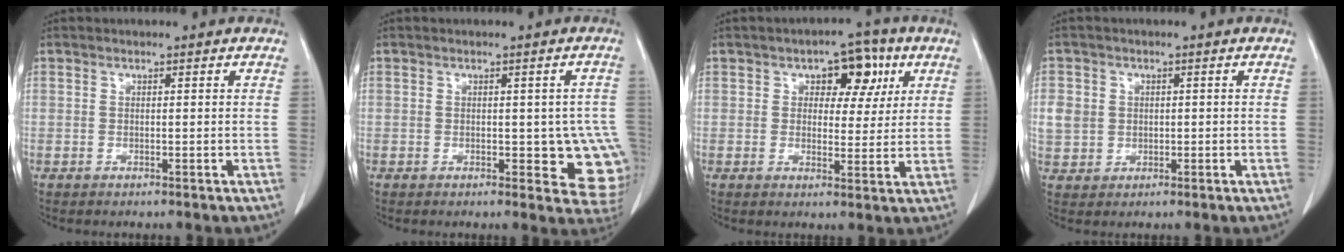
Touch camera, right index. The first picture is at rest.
{"total": 7.7, "force": [-1.1, 4.0, 6.5], "torque": [-0.052, 0.007, -0.008]}
{"total": 7.1, "force": [3.0, 4.0, 5.1], "torque": [-0.057, 0.017, 0.040]}
{"total": 6.4, "force": [0.8, 6.0, 2.3], "torque": [-0.068, 0.013, 0.027]}